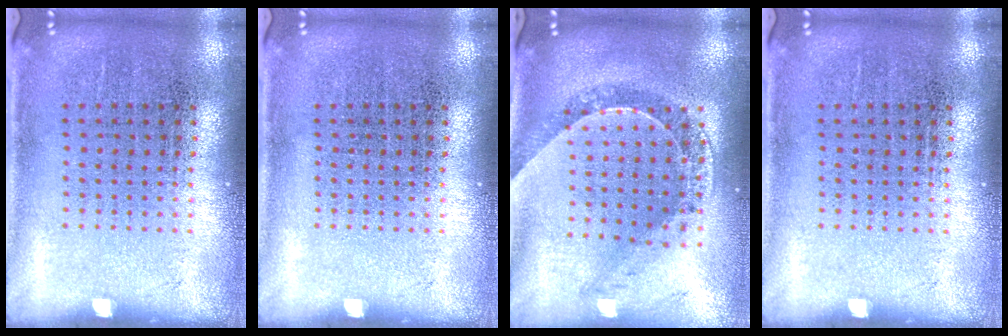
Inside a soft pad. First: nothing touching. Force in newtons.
{"total": 0.0}
{"total": 0.5, "press": 0.5, "slide": 0.1}
{"total": 0.0}